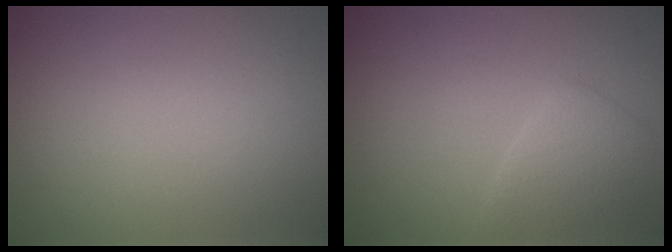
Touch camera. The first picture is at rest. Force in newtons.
{"total": 2.5, "press": 2.5, "slide": 0.2}